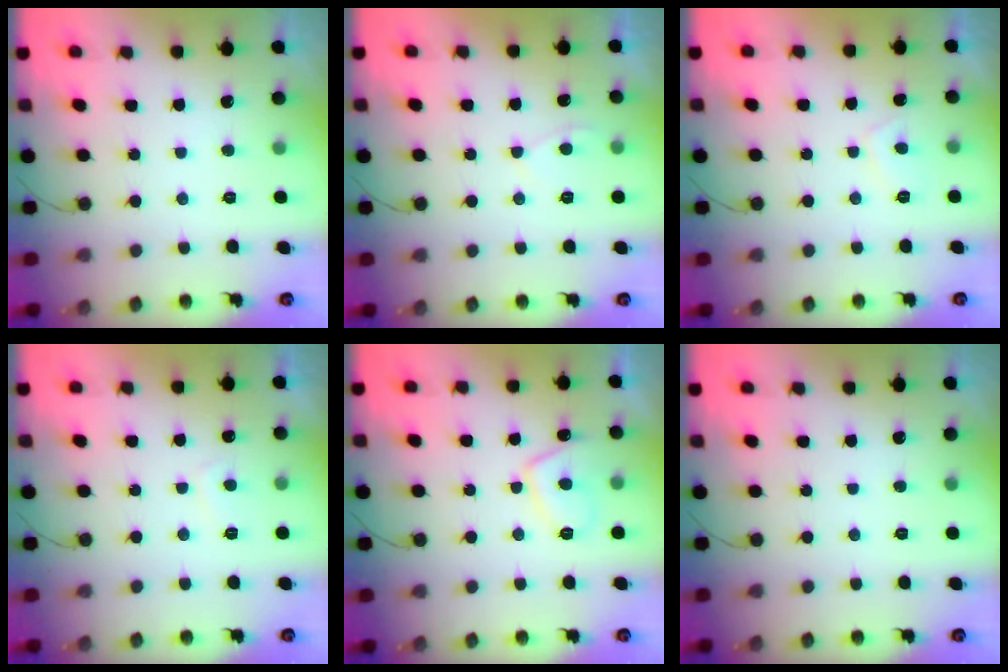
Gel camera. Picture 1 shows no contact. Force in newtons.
{"total": 3.5, "press": 3.4, "slide": 0.5}
{"total": 1.9, "press": 1.8, "slide": 0.7}
{"total": 1.6, "press": 1.4, "slide": 0.7}
{"total": 6.1, "press": 5.9, "slide": 1.4}
{"total": 0.0}